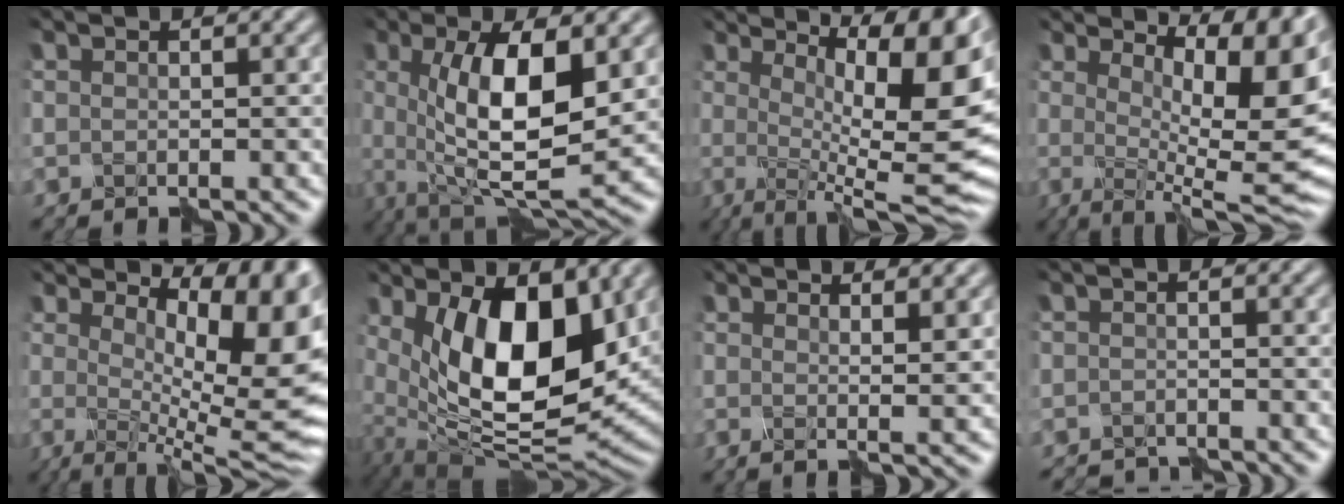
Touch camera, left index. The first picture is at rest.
{"total": 9.6, "force": [1.2, 3.0, 9.0], "torque": [-0.145, -0.005, 0.020]}
{"total": 15.9, "force": [3.6, 4.8, 14.8], "torque": [-0.144, 0.018, 0.067]}
{"total": 13.6, "force": [4.6, 4.1, 12.1], "torque": [-0.130, 0.009, 0.083]}
{"total": 10.9, "force": [3.0, 3.2, 9.9], "torque": [-0.121, -0.008, 0.051]}
{"total": 11.7, "force": [2.4, 5.5, 10.0], "torque": [-0.157, -0.018, 0.043]}
{"total": 3.0, "force": [2.0, 0.8, 2.0], "torque": [-0.016, 0.010, 0.005]}
{"total": 2.5, "force": [-2.4, 0.3, -0.3], "torque": [0.011, -0.005, -0.044]}